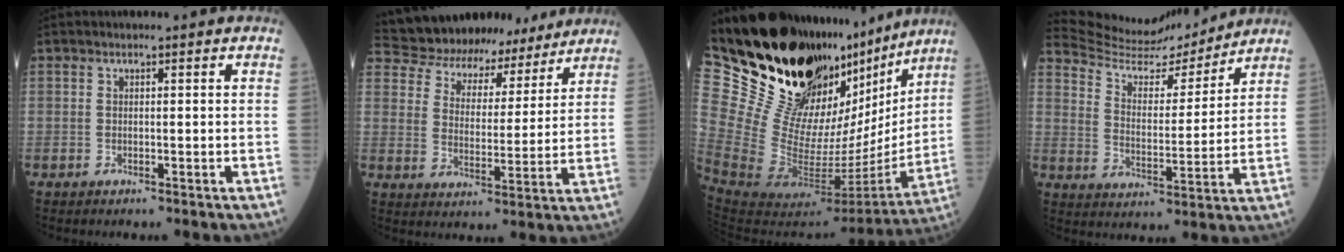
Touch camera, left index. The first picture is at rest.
{"total": 17.1, "force": [16.0, 5.2, 3.4], "torque": [-0.061, 0.017, 0.235]}
{"total": 33.5, "force": [26.8, 11.9, 16.1], "torque": [-0.275, -0.022, 0.416]}
{"total": 14.5, "force": [14.1, 1.6, 2.9], "torque": [-0.062, -0.003, 0.227]}